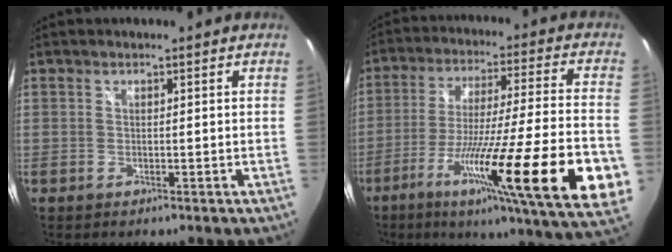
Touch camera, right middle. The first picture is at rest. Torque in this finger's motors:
{"motor_torque": [2.14, 0.00, 1.05, 0.21]}